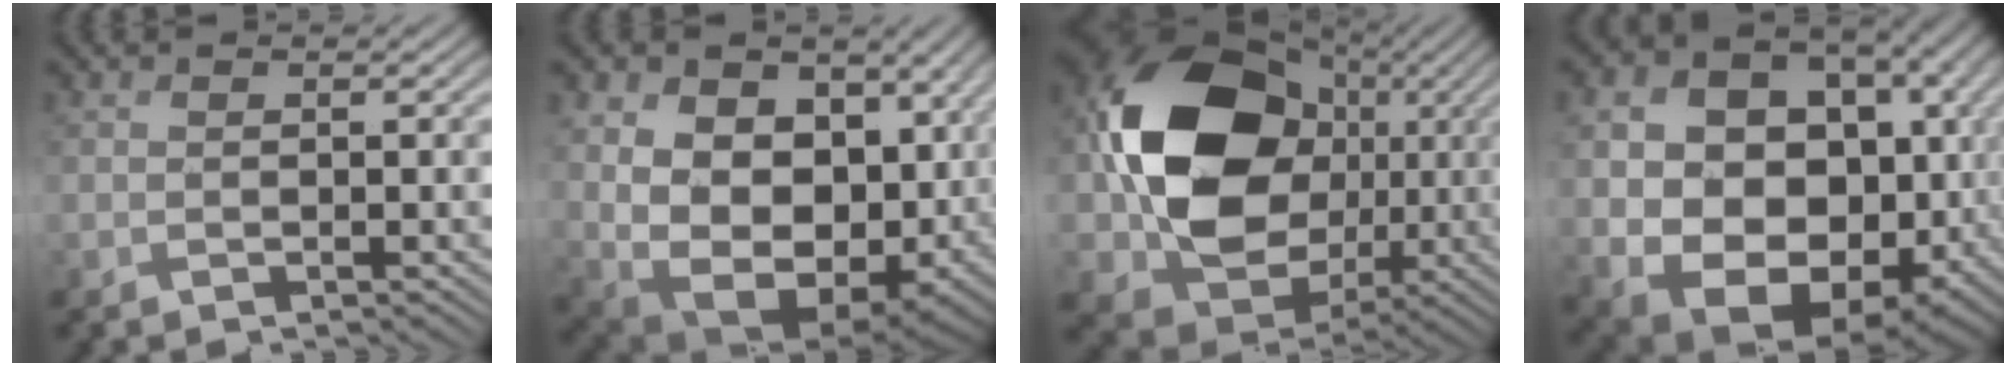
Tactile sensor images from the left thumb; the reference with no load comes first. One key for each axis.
{"total": 18.6, "fx": 0.1, "fy": 12.6, "fz": 13.6, "tx": -0.256, "ty": -0.049, "tz": 0.046}
{"total": 18.0, "fx": 1.4, "fy": 14.5, "fz": 10.7, "tx": -0.214, "ty": -0.006, "tz": 0.021}
{"total": 19.3, "fx": -2.0, "fy": 15.1, "fz": 11.8, "tx": -0.224, "ty": -0.054, "tz": 0.003}